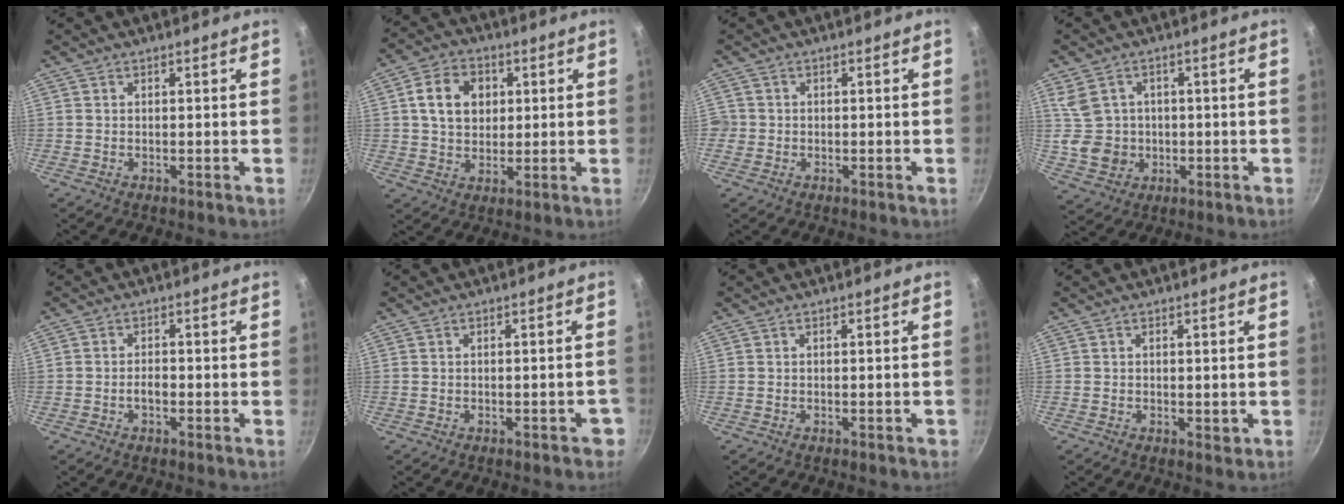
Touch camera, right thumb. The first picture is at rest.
{"total": 9.6, "force": [2.2, 7.5, 5.6], "torque": [-0.077, 0.006, 0.031]}
{"total": 1.7, "force": [-0.4, 1.7, 0.3], "torque": [0.003, 0.007, -0.007]}
{"total": 7.9, "force": [0.7, 7.1, 3.5], "torque": [-0.037, 0.000, 0.030]}
{"total": 2.1, "force": [-0.9, 1.2, 1.5], "torque": [-0.020, 0.015, -0.016]}
{"total": 2.9, "force": [-1.4, 1.4, 2.0], "torque": [-0.007, 0.020, -0.011]}
{"total": 1.0, "force": [-0.5, 0.4, 0.8], "torque": [-0.007, 0.006, -0.004]}
{"total": 1.6, "force": [0.0, 1.1, 1.2], "torque": [-0.015, -0.001, 0.001]}